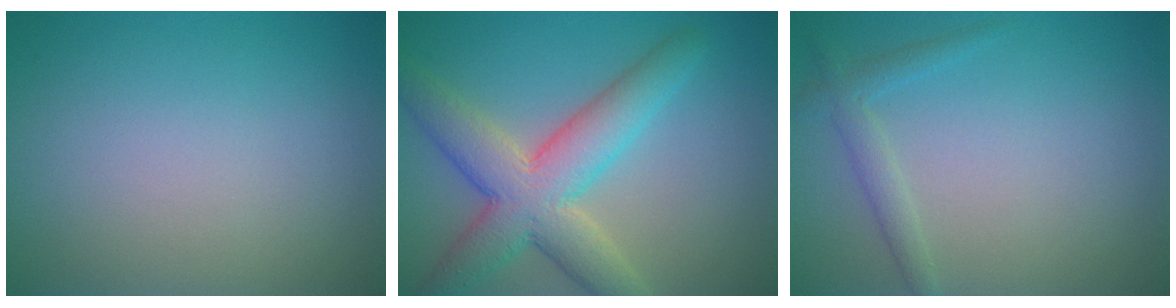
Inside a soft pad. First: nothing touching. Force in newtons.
{"total": 7.8, "press": 7.8, "slide": 0.4}
{"total": 1.8, "press": 1.8, "slide": 0.0}